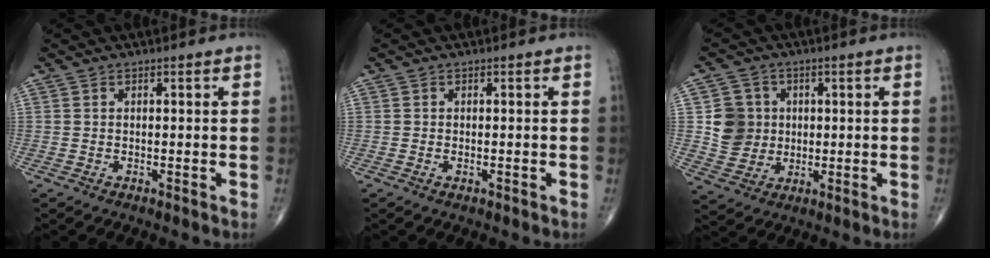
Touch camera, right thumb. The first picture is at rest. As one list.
[{"total": 0.6, "force": [-0.4, 0.2, 0.4], "torque": [-0.009, 0.000, -0.008]}, {"total": 7.8, "force": [0.7, 7.4, 2.4], "torque": [-0.015, 0.000, 0.014]}]